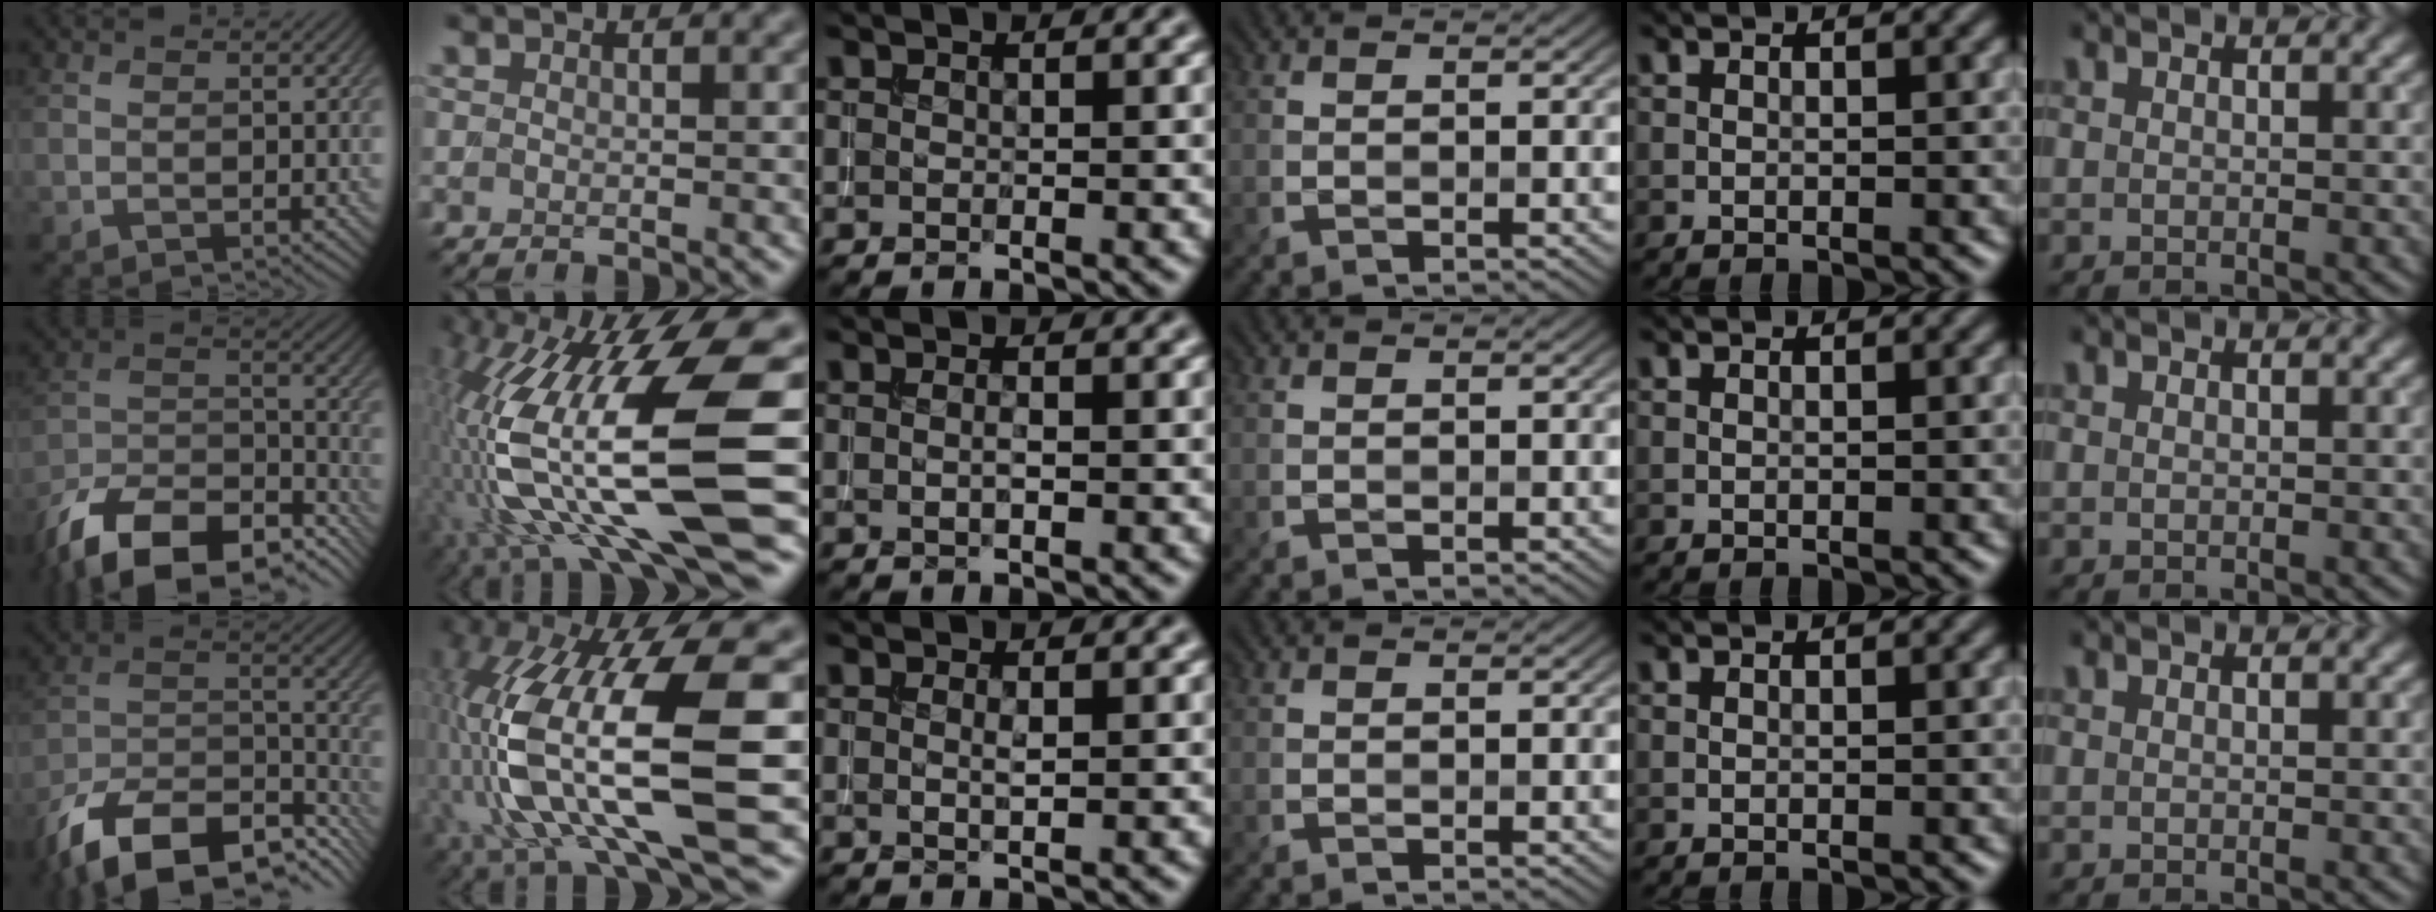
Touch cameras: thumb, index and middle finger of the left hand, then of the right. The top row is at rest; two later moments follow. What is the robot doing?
{"motion": "insert", "object": "drawer"}